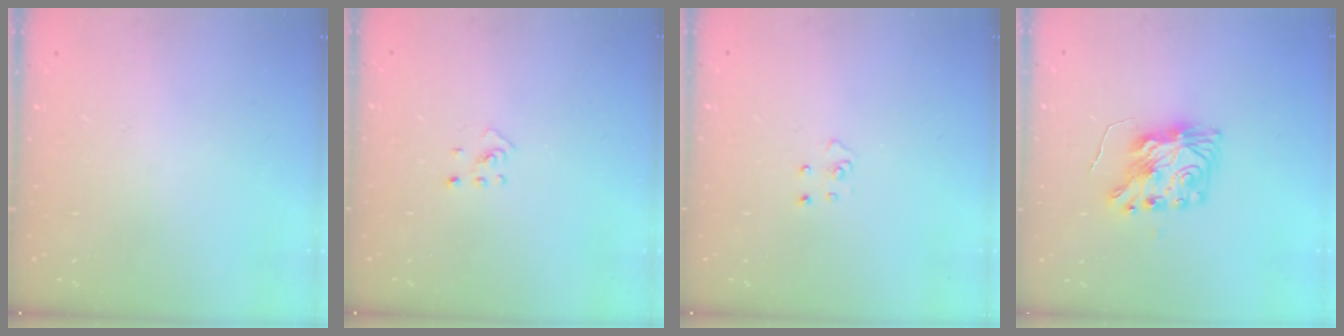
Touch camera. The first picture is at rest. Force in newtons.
{"total": 2.7, "press": 2.6, "slide": 0.6}
{"total": 3.6, "press": 3.6, "slide": 0.3}
{"total": 8.5, "press": 8.4, "slide": 0.4}